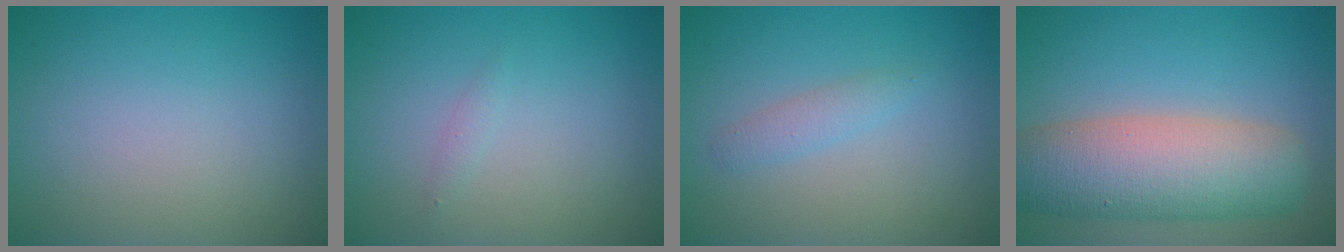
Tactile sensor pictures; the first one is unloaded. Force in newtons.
{"total": 0.6, "press": 0.6, "slide": 0.0}
{"total": 1.5, "press": 1.5, "slide": 0.0}
{"total": 9.1, "press": 9.1, "slide": 0.6}